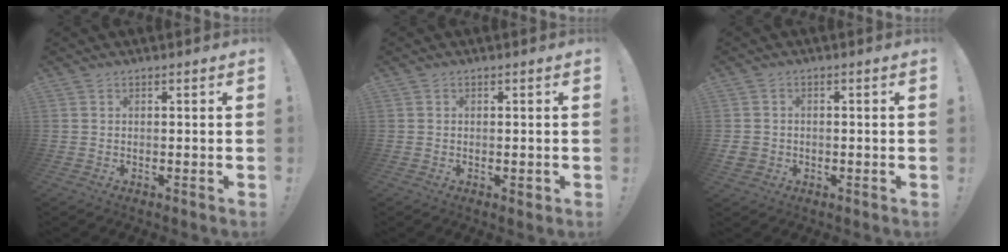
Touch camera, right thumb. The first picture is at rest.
{"total": 0.9, "force": [-0.1, 0.6, 0.7], "torque": [-0.007, 0.001, -0.001]}
{"total": 3.1, "force": [-0.4, 2.8, 1.2], "torque": [-0.020, -0.002, -0.008]}